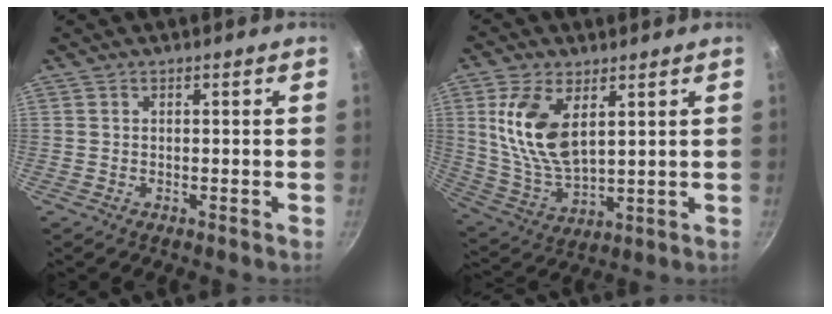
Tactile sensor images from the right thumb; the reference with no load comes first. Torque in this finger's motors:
{"motor_torque": [1.17, 1.05, 1.59, 0.04, 0.16]}